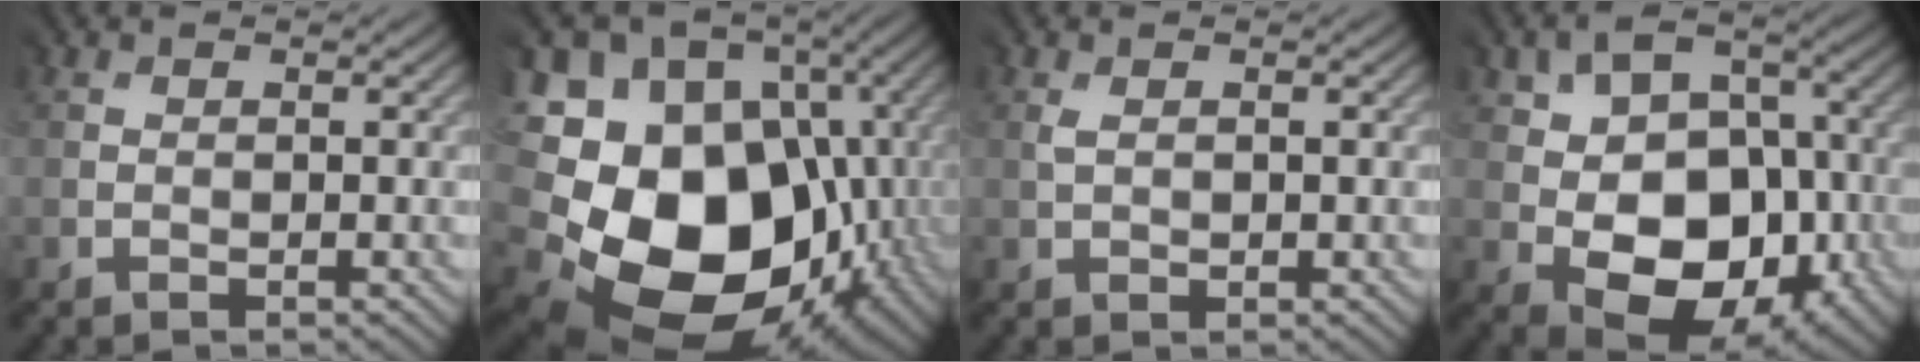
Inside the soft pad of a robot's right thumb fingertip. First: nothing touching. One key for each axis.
{"total": 19.7, "fx": -3.9, "fy": 15.9, "fz": 11.0, "tx": -0.245, "ty": -0.064, "tz": -0.024}
{"total": 1.4, "fx": 0.5, "fy": 0.8, "fz": 0.9, "tx": -0.021, "ty": 0.000, "tz": 0.014}
{"total": 13.0, "fx": -2.0, "fy": 9.2, "fz": 9.0, "tx": -0.135, "ty": -0.011, "tz": -0.031}